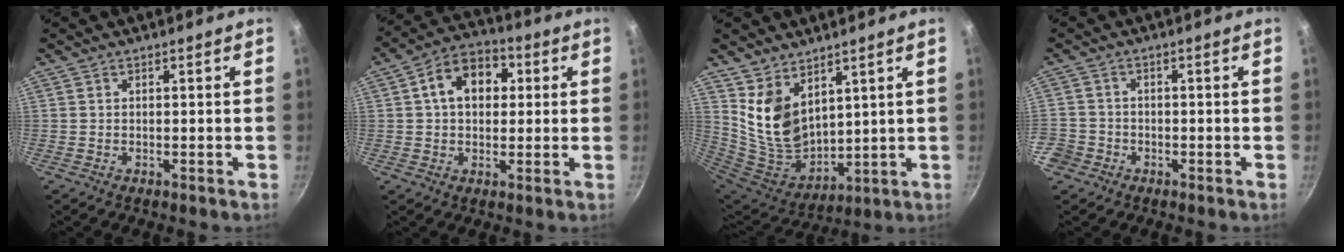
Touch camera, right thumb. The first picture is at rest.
{"total": 11.2, "force": [2.4, 7.9, 7.5], "torque": [-0.084, 0.020, 0.022]}
{"total": 12.9, "force": [6.8, 8.0, 7.5], "torque": [-0.120, -0.073, 0.151]}
{"total": 6.4, "force": [-2.8, 5.5, 1.9], "torque": [-0.042, 0.036, -0.048]}